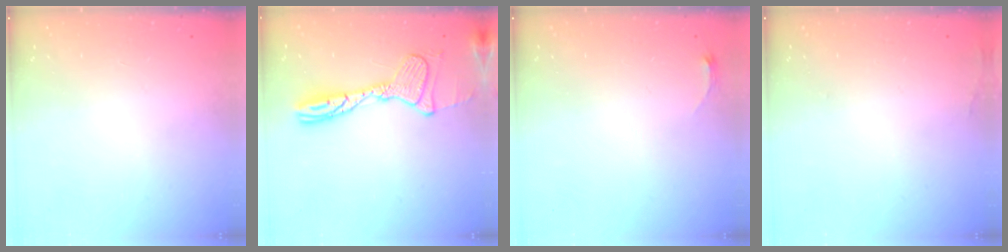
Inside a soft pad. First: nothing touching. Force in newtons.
{"total": 16.1, "press": 16.0, "slide": 1.6}
{"total": 2.8, "press": 2.8, "slide": 0.4}
{"total": 5.8, "press": 3.3, "slide": 4.7}